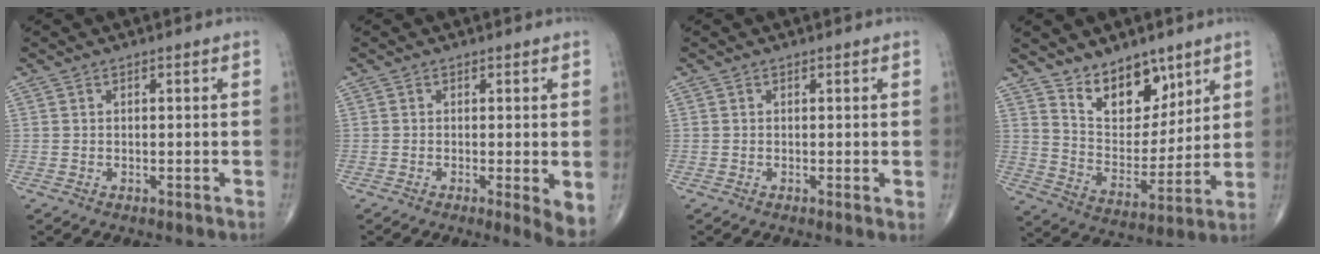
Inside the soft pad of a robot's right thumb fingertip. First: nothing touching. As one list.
[{"total": 4.1, "force": [-0.7, 0.6, 4.0], "torque": [-0.065, -0.015, -0.016]}, {"total": 0.9, "force": [-0.1, 0.1, 0.9], "torque": [-0.016, -0.004, -0.005]}, {"total": 12.7, "force": [8.7, 6.8, 6.3], "torque": [-0.060, -0.070, 0.162]}]